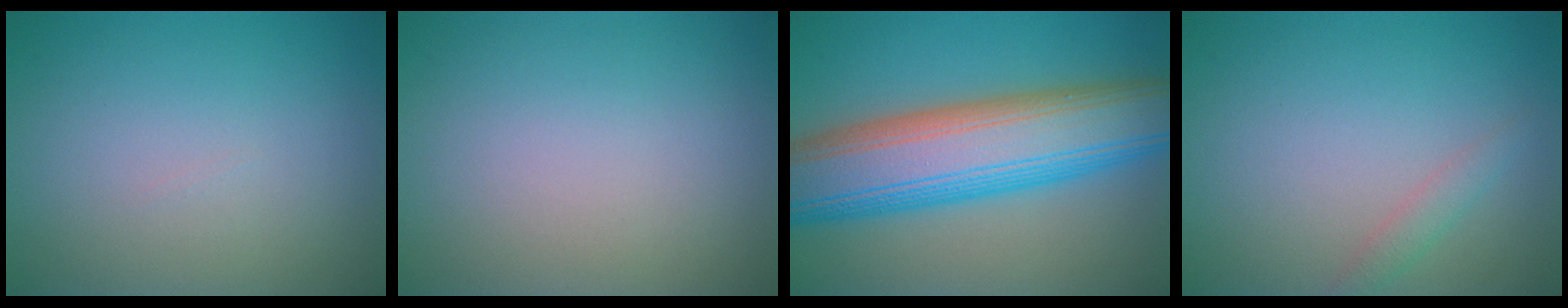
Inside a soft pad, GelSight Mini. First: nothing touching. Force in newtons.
{"total": 0.0}
{"total": 12.8, "press": 12.8, "slide": 0.2}
{"total": 1.3, "press": 1.3, "slide": 0.1}